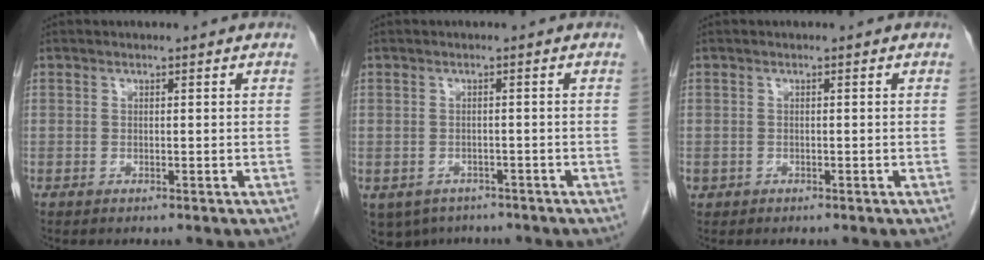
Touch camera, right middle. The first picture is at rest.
{"total": 7.5, "force": [-4.9, 5.4, 1.9], "torque": [-0.047, -0.006, -0.060]}
{"total": 0.8, "force": [-0.3, 0.7, 0.2], "torque": [-0.007, 0.004, -0.001]}